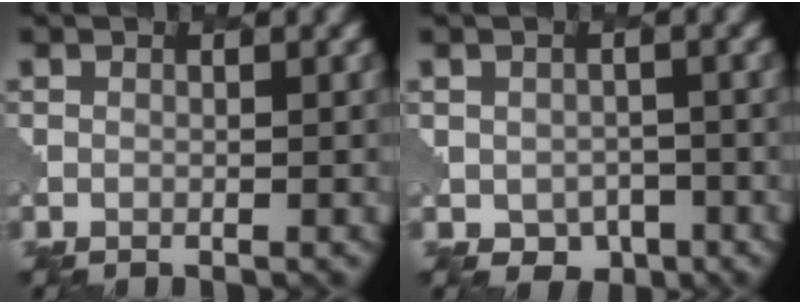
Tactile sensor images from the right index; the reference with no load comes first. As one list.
[{"total": 2.3, "force": [-0.6, 2.0, 1.0], "torque": [-0.019, -0.010, -0.011]}]